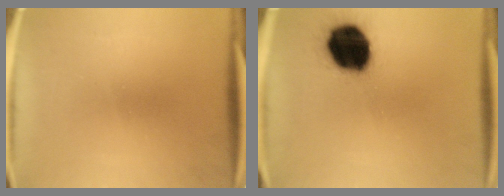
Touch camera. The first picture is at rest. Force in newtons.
{"total": 19.6}